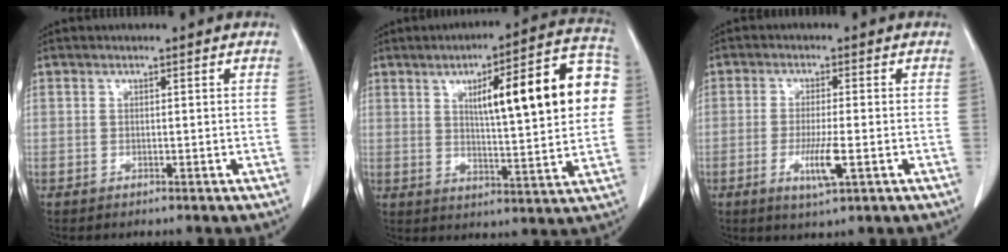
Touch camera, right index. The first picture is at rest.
{"total": 17.9, "force": [4.1, 3.0, 17.1], "torque": [-0.226, 0.028, 0.054]}
{"total": 5.5, "force": [-1.8, 0.4, 5.1], "torque": [-0.100, -0.012, -0.030]}